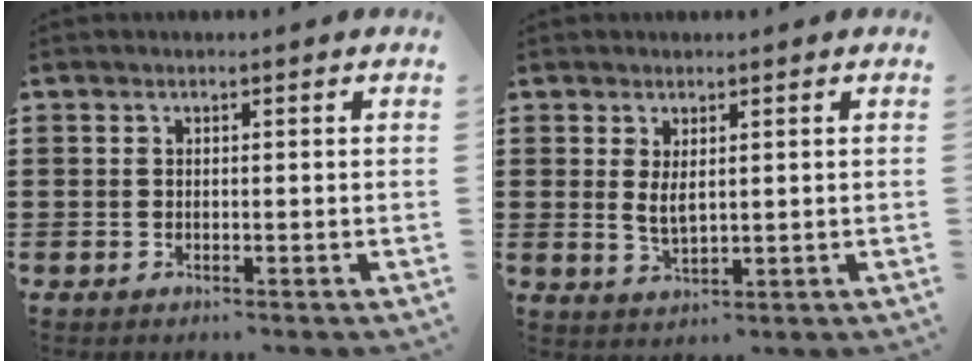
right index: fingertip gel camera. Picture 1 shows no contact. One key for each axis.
{"total": 2.9, "fx": 0.9, "fy": 1.1, "fz": 2.5, "tx": -0.049, "ty": 0.003, "tz": 0.017}